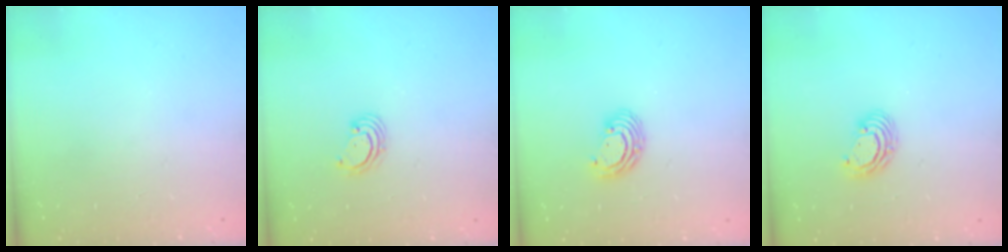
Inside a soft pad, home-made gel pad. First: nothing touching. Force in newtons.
{"total": 2.8, "press": 2.8, "slide": 0.3}
{"total": 6.2, "press": 6.2, "slide": 0.5}
{"total": 5.2, "press": 5.2, "slide": 0.3}